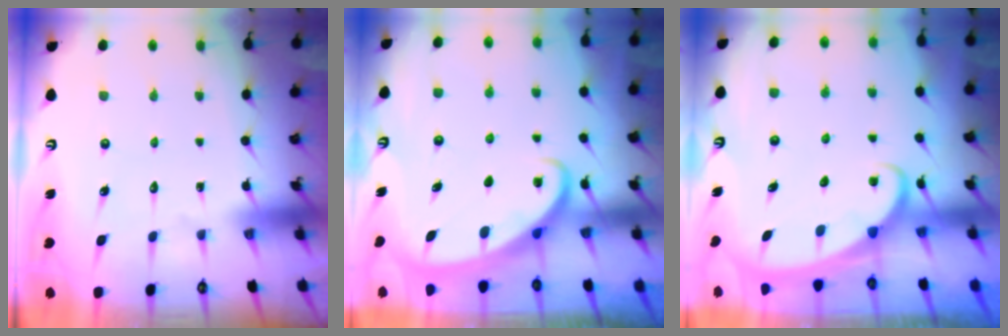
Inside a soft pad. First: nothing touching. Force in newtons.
{"total": 2.6, "press": 2.6, "slide": 0.4}
{"total": 2.4, "press": 2.3, "slide": 0.3}